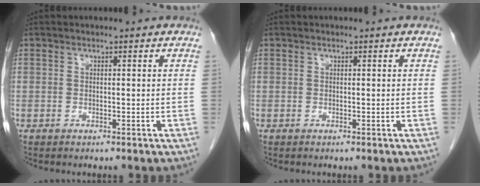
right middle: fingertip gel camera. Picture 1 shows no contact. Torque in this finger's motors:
{"motor_torque": [-0.04, -0.04, 0.00, 0.00]}